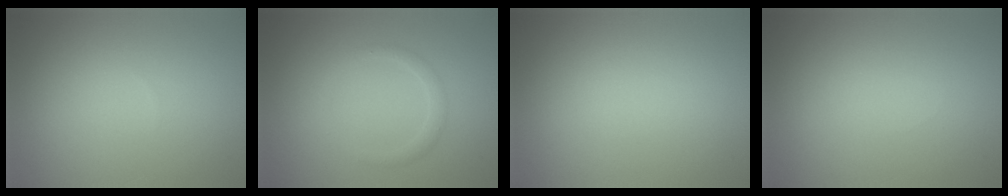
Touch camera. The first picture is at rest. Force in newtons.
{"total": 1.3, "press": 1.3, "slide": 0.0}
{"total": 0.0}
{"total": 0.0}